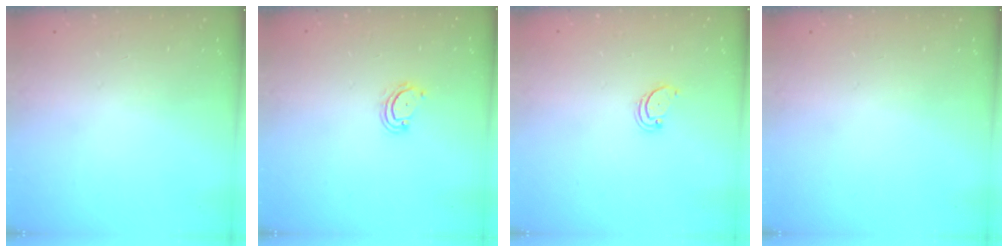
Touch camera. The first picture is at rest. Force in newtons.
{"total": 3.9, "press": 3.9, "slide": 0.3}
{"total": 2.4, "press": 2.3, "slide": 0.5}
{"total": 0.0}